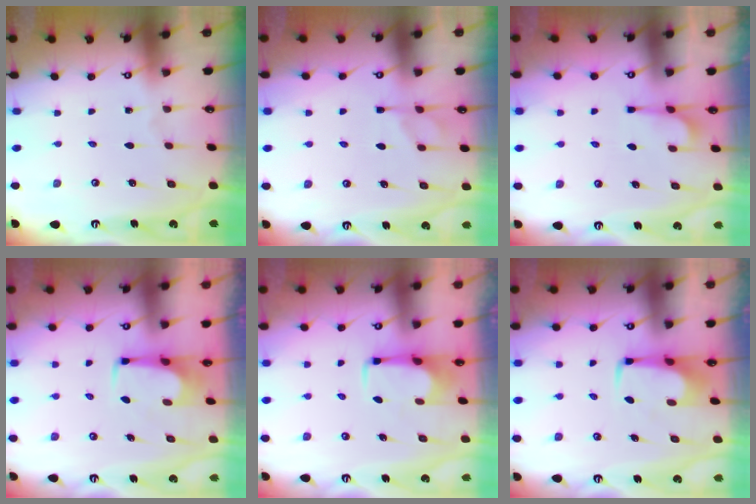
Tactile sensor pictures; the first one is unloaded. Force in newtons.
{"total": 1.3, "press": 0.4, "slide": 1.2}
{"total": 2.5, "press": 2.2, "slide": 1.2}
{"total": 4.0, "press": 3.9, "slide": 0.3}
{"total": 2.8, "press": 2.8, "slide": 0.4}
{"total": 1.8, "press": 1.6, "slide": 0.6}